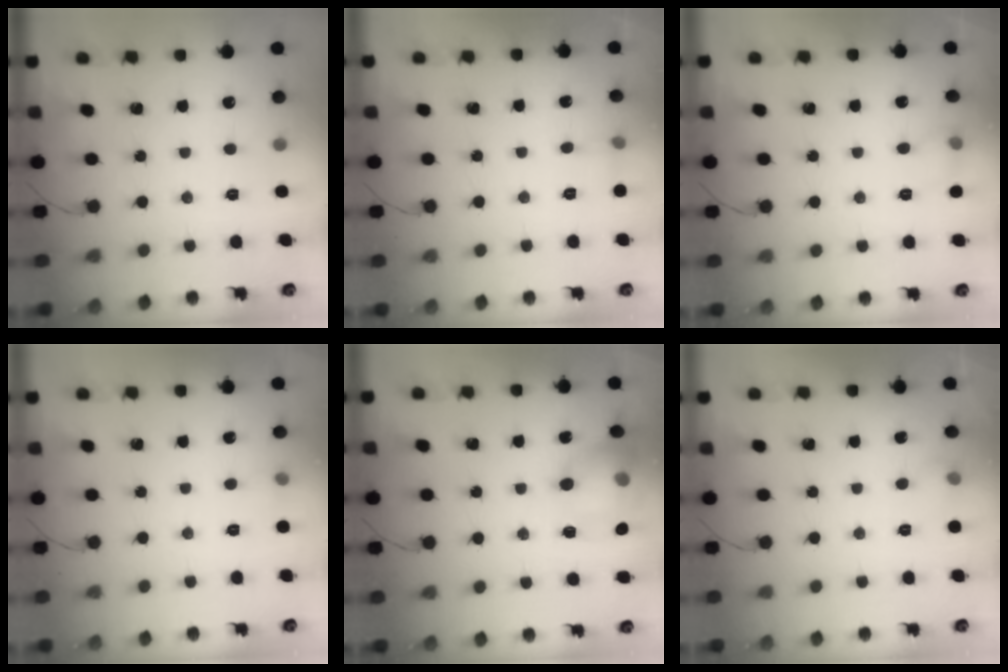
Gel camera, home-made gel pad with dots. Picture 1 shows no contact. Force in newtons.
{"total": 4.7, "press": 4.2, "slide": 2.2}
{"total": 6.3, "press": 6.0, "slide": 1.7}
{"total": 4.0, "press": 3.6, "slide": 1.7}
{"total": 15.6, "press": 15.5, "slide": 1.2}
{"total": 4.6, "press": 4.3, "slide": 1.7}